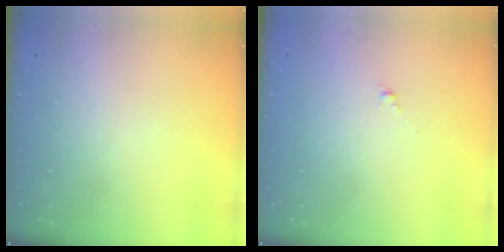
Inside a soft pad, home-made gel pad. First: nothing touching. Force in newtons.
{"total": 0.0}